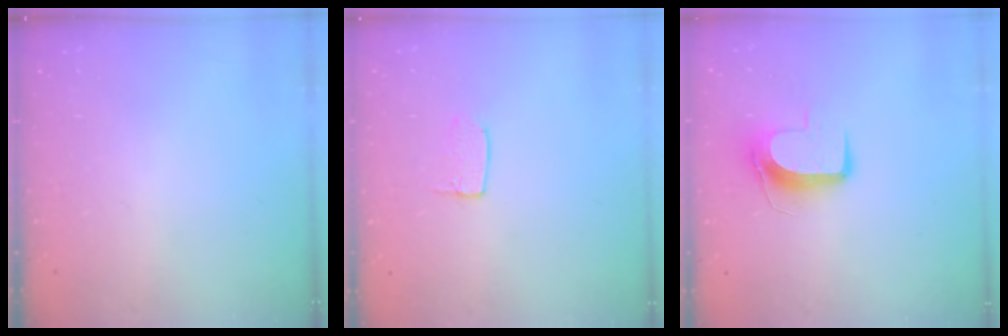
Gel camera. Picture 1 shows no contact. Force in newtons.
{"total": 3.8, "press": 3.8, "slide": 0.2}
{"total": 10.1, "press": 10.1, "slide": 0.9}